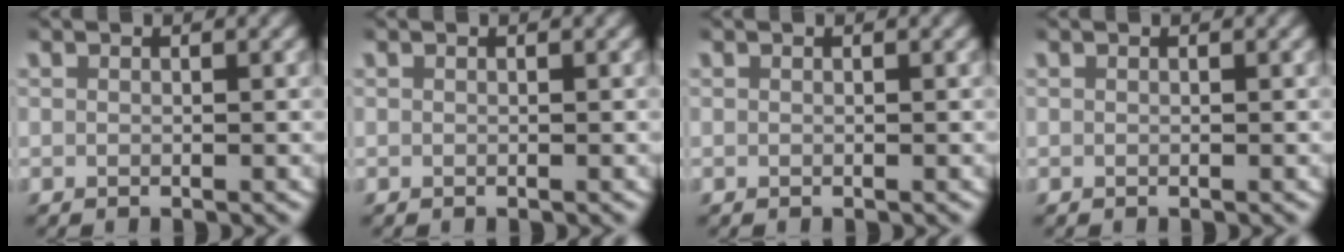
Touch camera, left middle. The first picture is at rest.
{"total": 0.0}
{"total": 0.0}
{"total": 0.0}